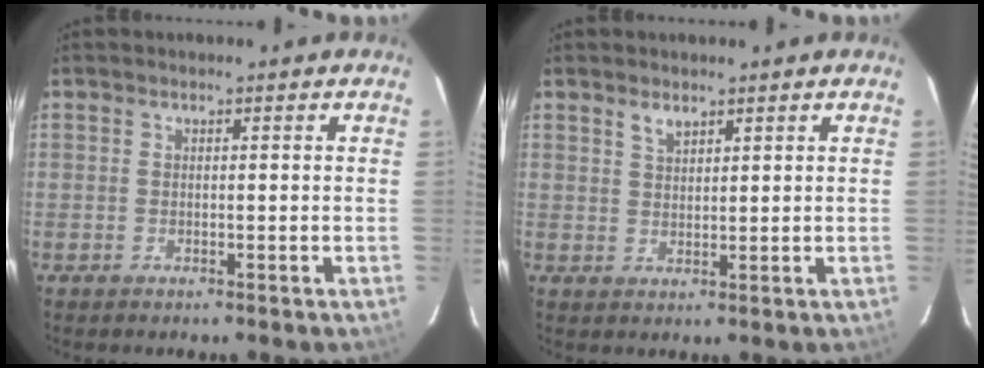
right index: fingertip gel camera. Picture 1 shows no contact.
{"total": 2.4, "force": [1.7, 1.1, 1.1], "torque": [-0.018, 0.003, 0.032]}